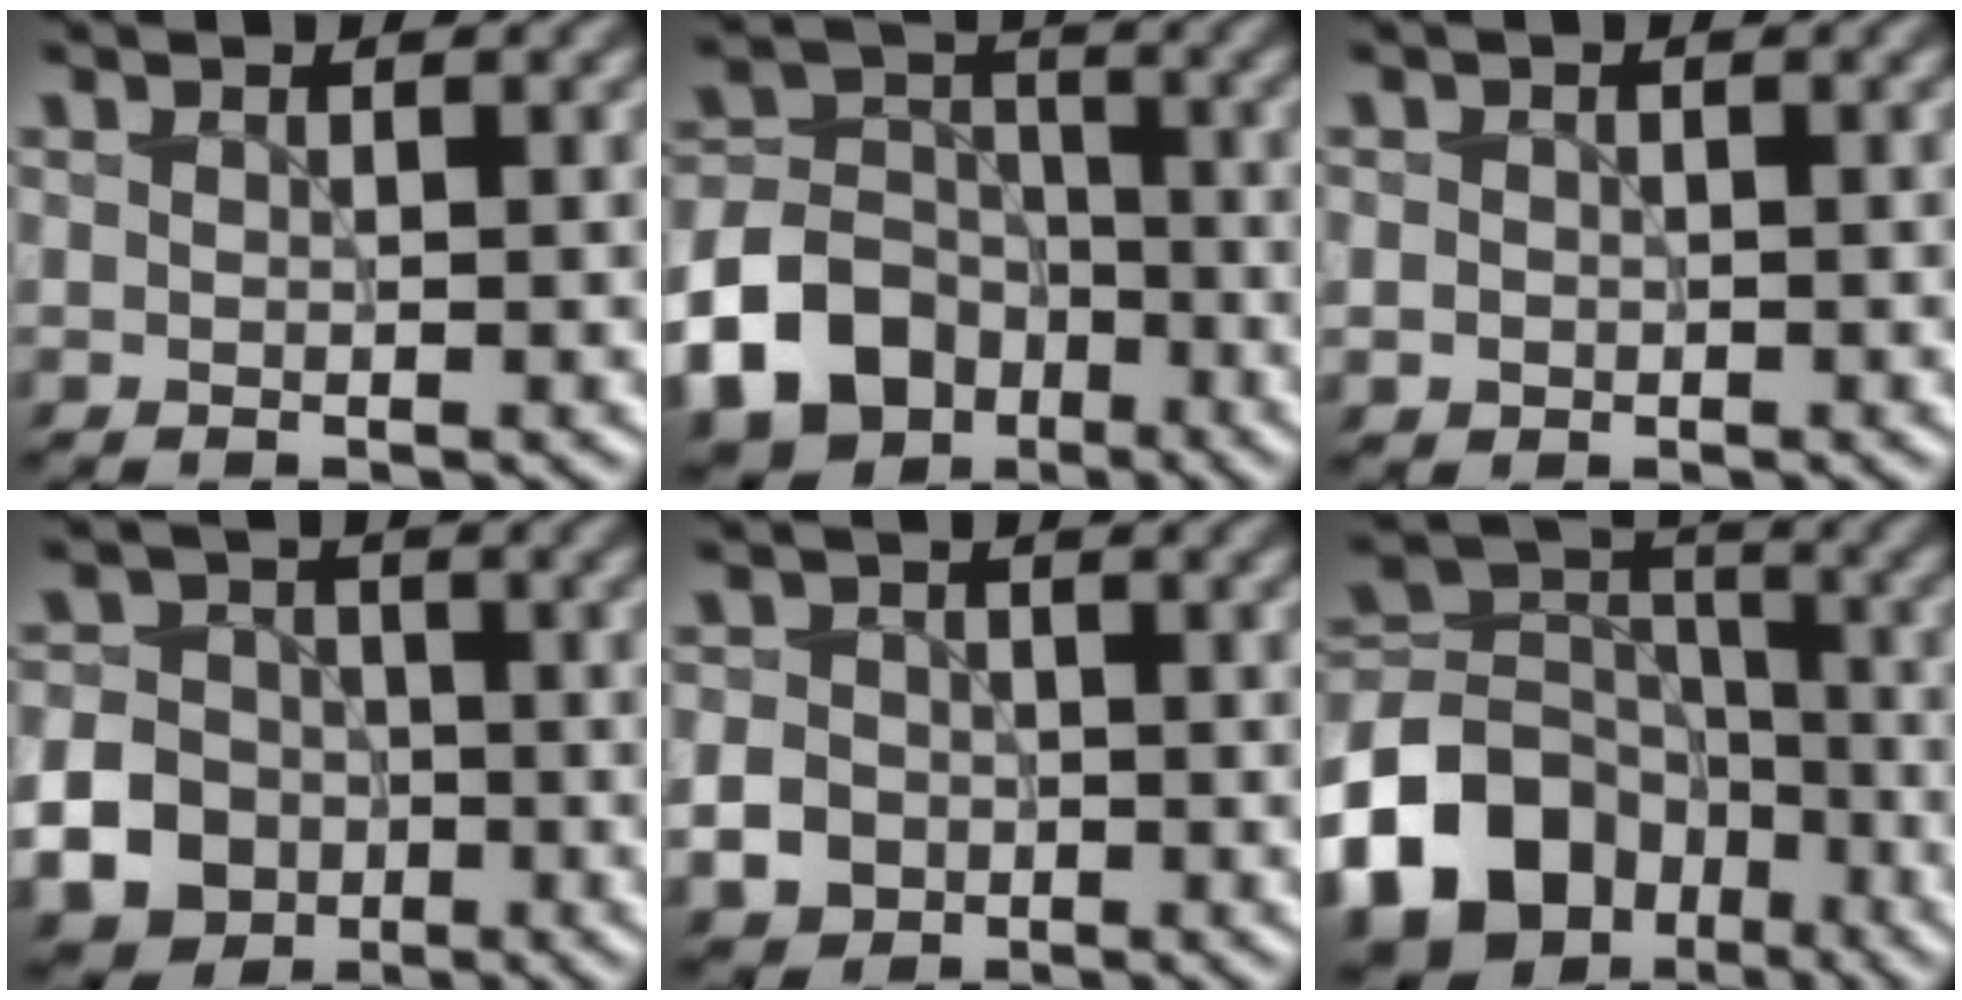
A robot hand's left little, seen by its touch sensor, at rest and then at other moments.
{"total": 13.0, "force": [-6.9, 10.1, 4.5], "torque": [-0.099, -0.037, -0.142]}
{"total": 1.1, "force": [-0.2, 1.0, 0.3], "torque": [0.002, -0.005, -0.002]}
{"total": 17.3, "force": [-7.0, 15.5, 3.4], "torque": [-0.108, -0.053, -0.147]}
{"total": 4.7, "force": [-1.7, 4.1, 1.5], "torque": [-0.013, -0.010, -0.042]}
{"total": 14.2, "force": [-7.7, 10.2, 6.2], "torque": [-0.145, 0.003, -0.141]}